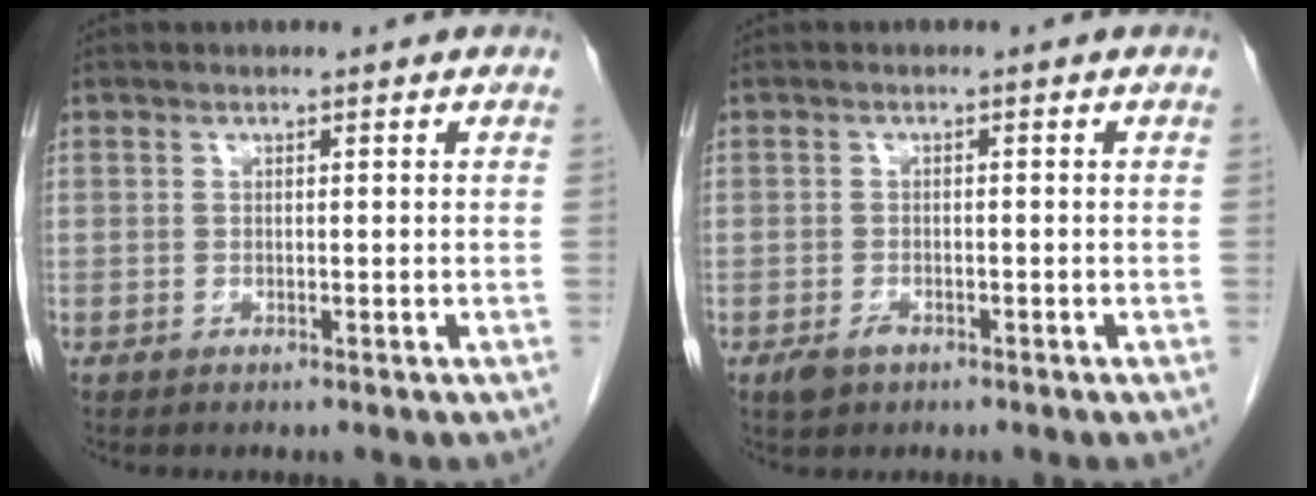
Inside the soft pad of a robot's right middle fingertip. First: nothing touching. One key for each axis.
{"total": 2.1, "fx": -1.3, "fy": 1.1, "fz": 1.2, "tx": -0.022, "ty": 0.000, "tz": -0.016}